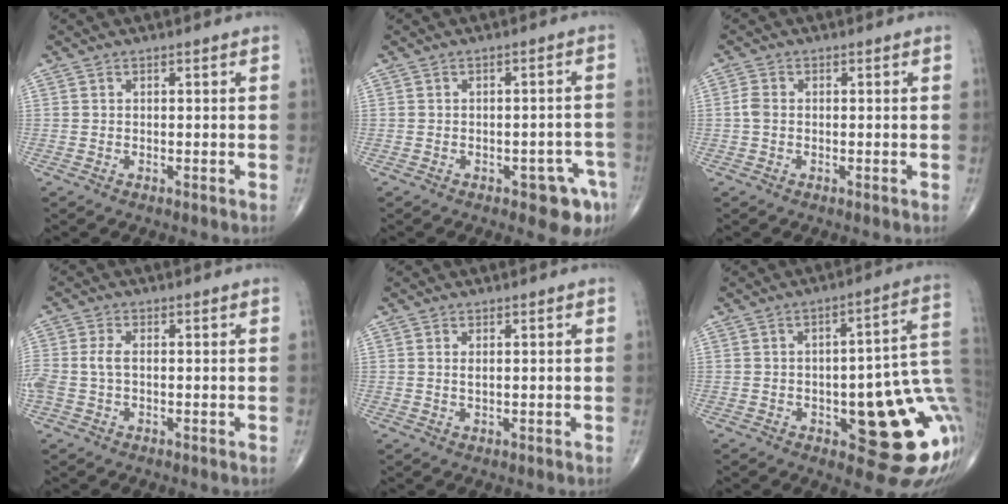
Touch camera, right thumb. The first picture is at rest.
{"total": 6.2, "force": [-3.3, 2.7, 4.6], "torque": [-0.033, 0.018, -0.036]}
{"total": 1.9, "force": [-0.2, 1.3, 1.4], "torque": [-0.029, 0.002, -0.008]}
{"total": 4.0, "force": [-0.2, 2.3, 3.3], "torque": [-0.096, 0.010, -0.004]}
{"total": 1.0, "force": [0.4, 0.3, 0.8], "torque": [-0.016, -0.002, 0.008]}
{"total": 19.8, "force": [-3.3, 6.9, 18.2], "torque": [-0.171, 0.023, -0.028]}